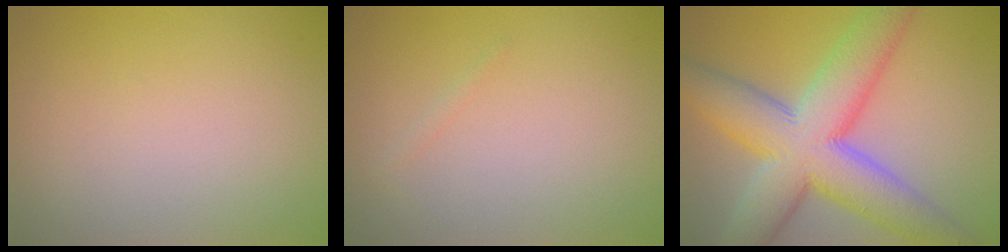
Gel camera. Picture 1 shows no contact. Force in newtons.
{"total": 0.5, "press": 0.5, "slide": 0.0}
{"total": 11.8, "press": 11.8, "slide": 0.3}